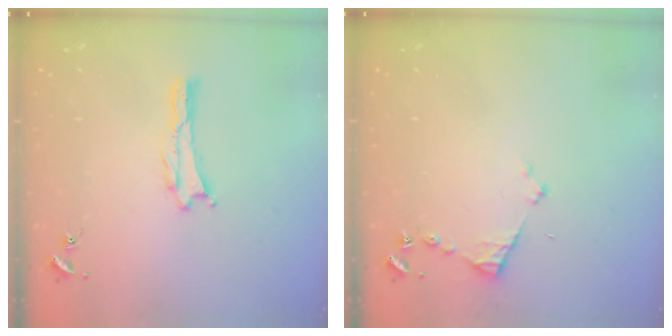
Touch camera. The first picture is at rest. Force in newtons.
{"total": 3.2, "press": 3.2, "slide": 0.3}